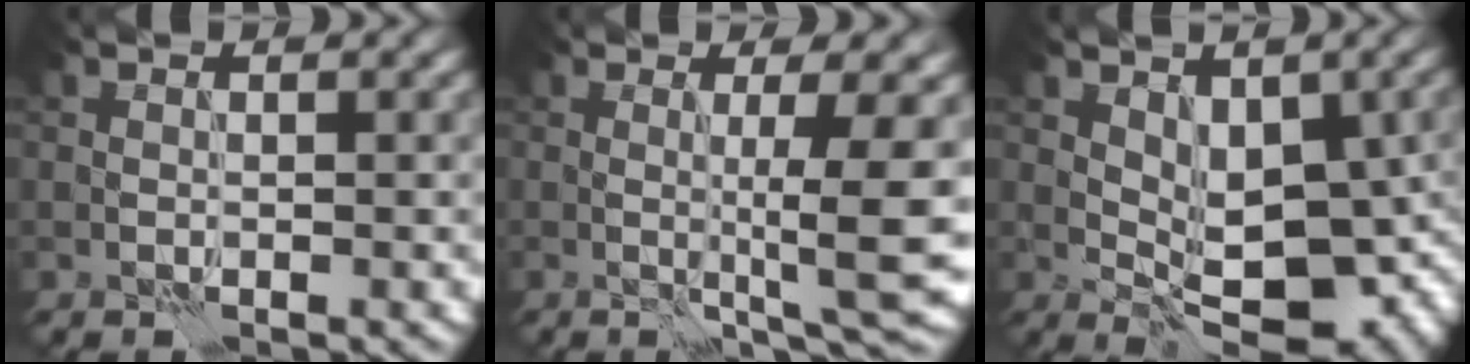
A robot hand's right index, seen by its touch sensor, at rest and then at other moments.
{"total": 6.2, "force": [-0.3, 0.6, 6.2], "torque": [-0.088, -0.005, -0.003]}
{"total": 8.8, "force": [0.1, 4.7, 7.4], "torque": [-0.104, -0.016, 0.008]}